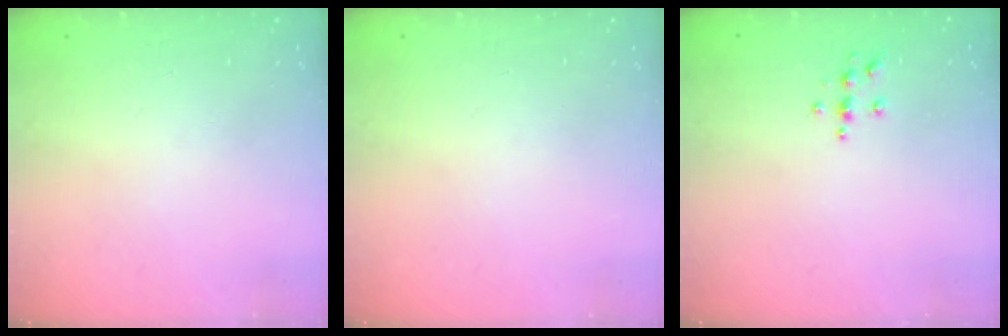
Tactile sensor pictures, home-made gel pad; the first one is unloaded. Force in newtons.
{"total": 0.0}
{"total": 4.7, "press": 4.7, "slide": 0.6}